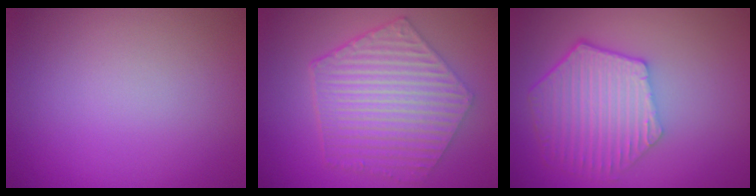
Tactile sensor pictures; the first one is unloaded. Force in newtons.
{"total": 6.8, "press": 4.9, "slide": 4.7}
{"total": 6.6, "press": 5.1, "slide": 4.2}